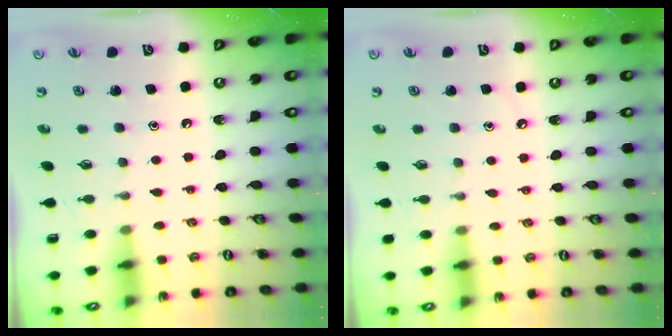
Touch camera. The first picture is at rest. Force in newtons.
{"total": 2.6, "press": 2.6, "slide": 0.4}